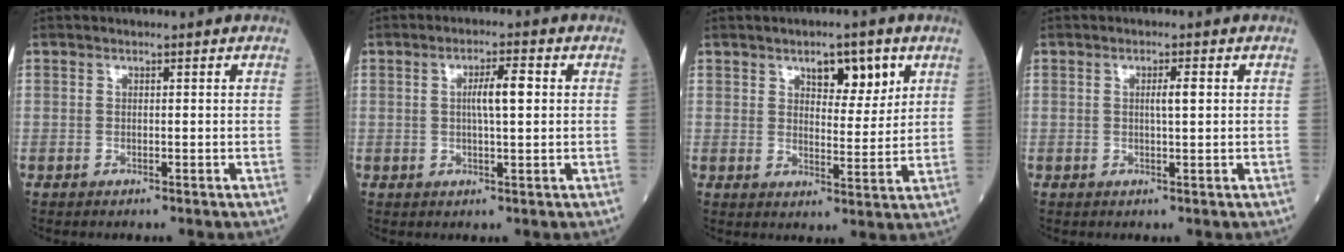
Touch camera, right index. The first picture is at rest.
{"total": 4.4, "force": [0.7, 0.5, 4.3], "torque": [-0.076, 0.005, 0.011]}
{"total": 6.7, "force": [3.7, 2.6, 5.0], "torque": [-0.068, -0.001, 0.055]}
{"total": 1.9, "force": [0.4, 0.1, 1.9], "torque": [-0.034, 0.001, 0.006]}